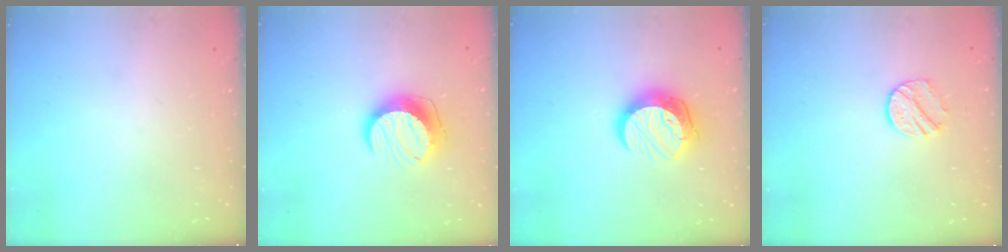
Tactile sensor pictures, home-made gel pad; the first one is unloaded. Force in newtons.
{"total": 12.0, "press": 12.0, "slide": 0.7}
{"total": 12.4, "press": 12.3, "slide": 1.0}
{"total": 9.5, "press": 9.4, "slide": 0.8}